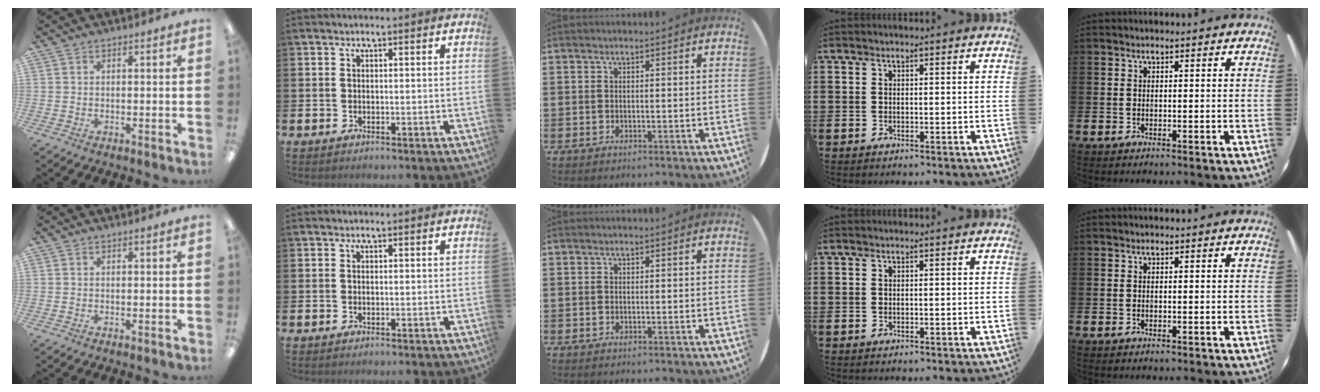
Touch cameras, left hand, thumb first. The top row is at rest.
{}